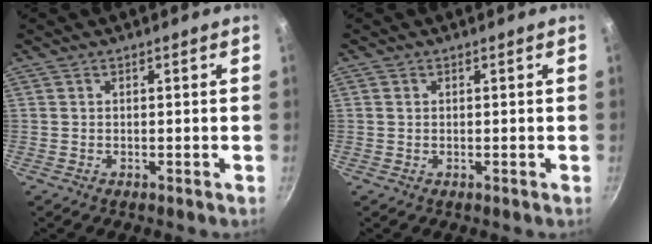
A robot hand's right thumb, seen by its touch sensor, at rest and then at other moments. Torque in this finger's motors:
{"motor_torque": [0.33, -0.39, 0.21, 0.03, -0.09]}